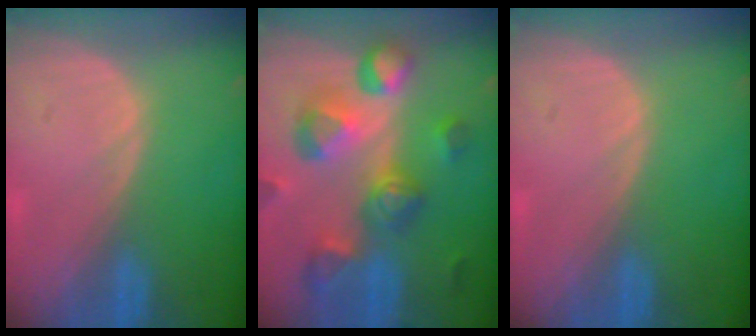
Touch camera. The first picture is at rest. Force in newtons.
{"total": 11.2, "press": 10.0, "slide": 5.0}
{"total": 0.0}